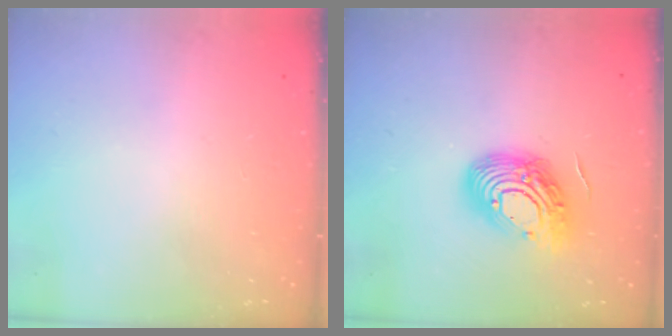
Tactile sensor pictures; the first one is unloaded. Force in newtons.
{"total": 16.1, "press": 16.0, "slide": 1.1}